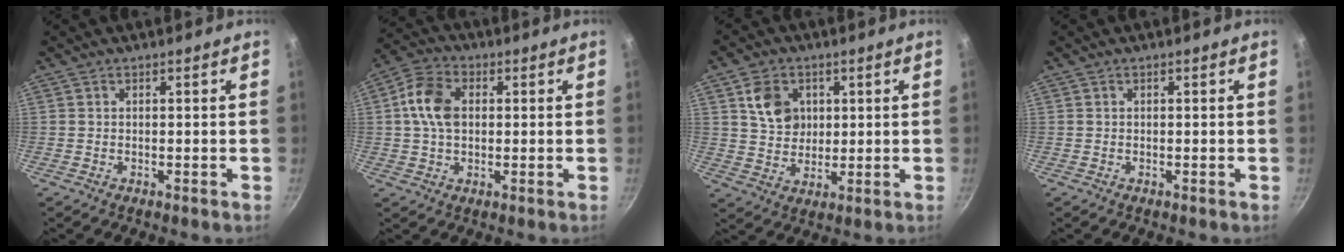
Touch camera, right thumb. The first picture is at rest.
{"total": 9.1, "force": [1.2, 6.4, 6.4], "torque": [-0.109, 0.014, 0.011]}
{"total": 8.4, "force": [2.7, 6.8, 4.2], "torque": [-0.046, -0.010, 0.051]}
{"total": 0.0}